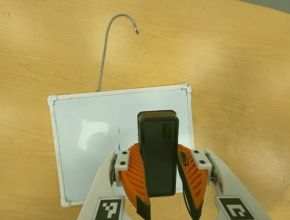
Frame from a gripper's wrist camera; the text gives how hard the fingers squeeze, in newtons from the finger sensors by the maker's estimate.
{"total": 7.0, "left": 6.5, "right": 7.6}